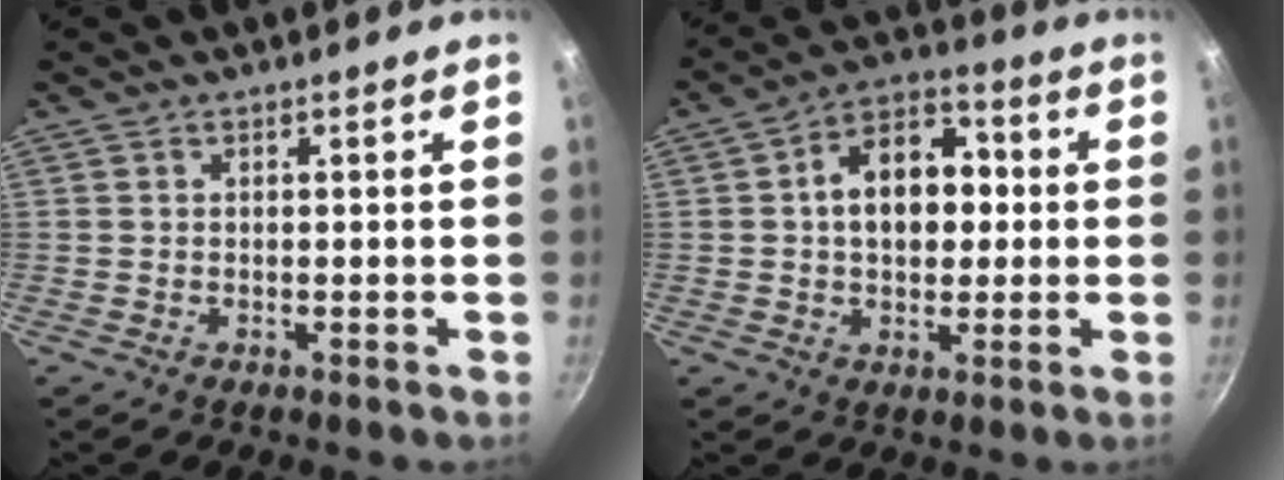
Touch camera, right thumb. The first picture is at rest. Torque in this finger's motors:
{"motor_torque": [-0.78, 1.09, 1.02, 0.19, 0.08]}